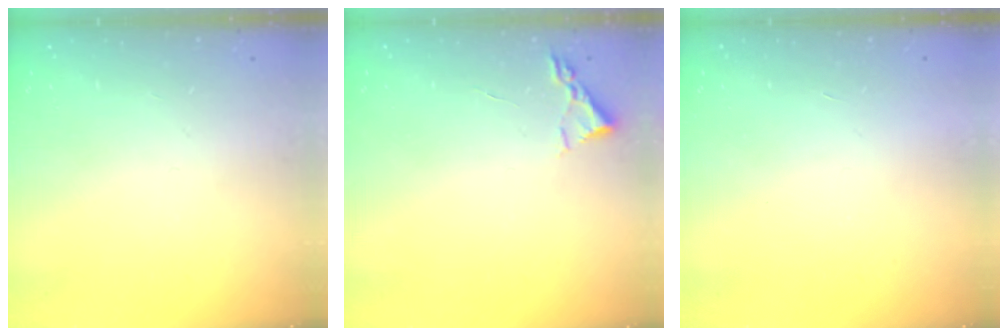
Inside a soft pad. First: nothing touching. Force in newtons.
{"total": 2.4, "press": 2.3, "slide": 0.3}
{"total": 1.7, "press": 1.7, "slide": 0.1}